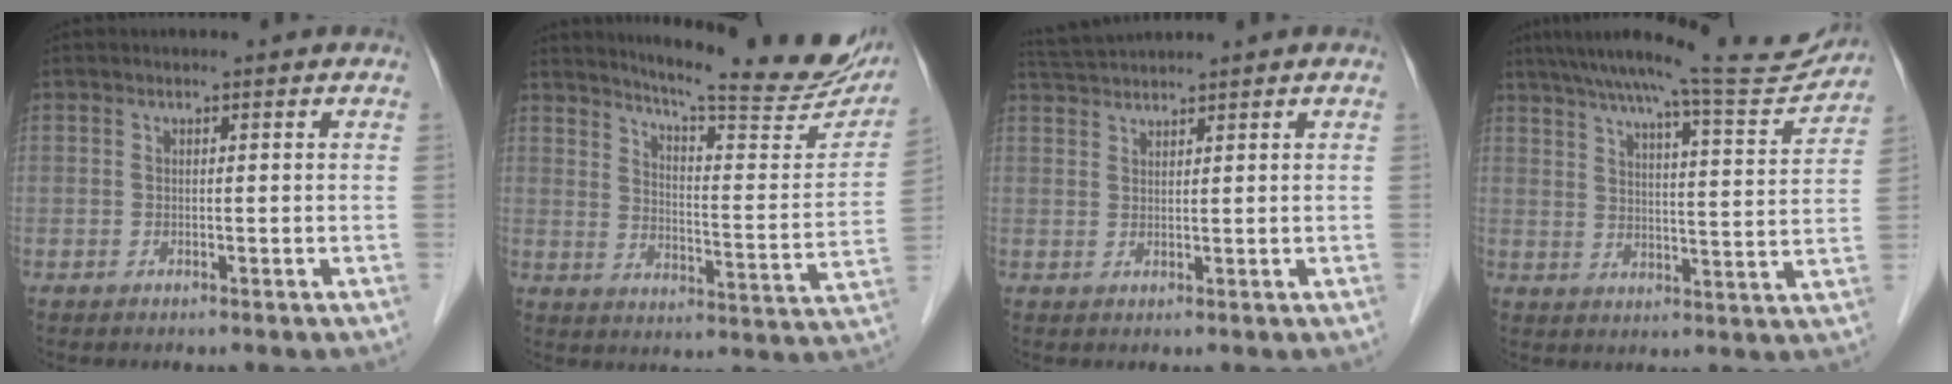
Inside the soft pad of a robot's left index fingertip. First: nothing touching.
{"total": 22.5, "force": [19.8, 2.0, 10.6], "torque": [-0.148, -0.065, 0.246]}
{"total": 3.5, "force": [3.4, -1.0, 0.5], "torque": [-0.013, 0.019, 0.069]}
{"total": 17.0, "force": [15.8, 0.2, 6.5], "torque": [-0.101, -0.022, 0.213]}